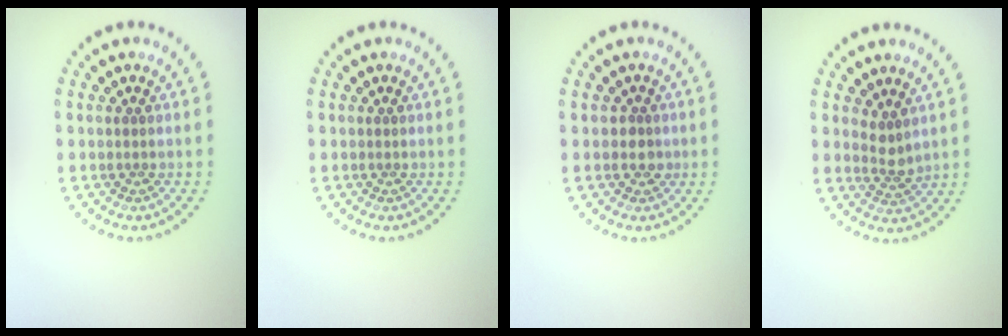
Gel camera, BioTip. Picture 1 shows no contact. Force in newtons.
{"total": 0.0}
{"total": 1.4, "press": 1.2, "slide": 0.7}
{"total": 1.8, "press": 1.3, "slide": 1.2}